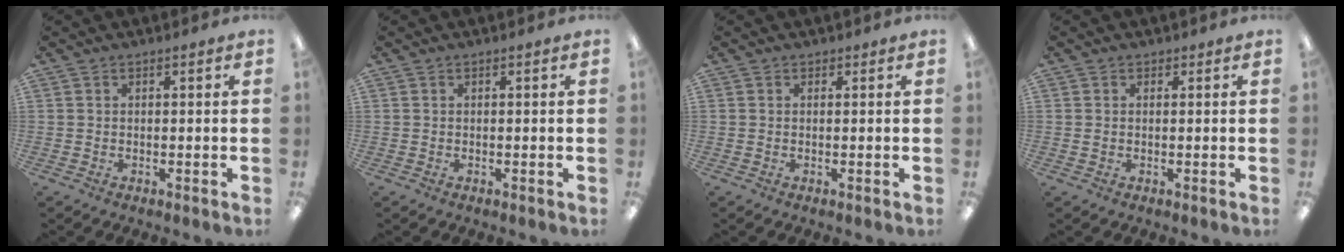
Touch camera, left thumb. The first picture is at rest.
{"total": 0.0}
{"total": 0.0}
{"total": 0.8, "force": [0.3, 0.7, 0.3], "torque": [-0.007, 0.003, 0.004]}